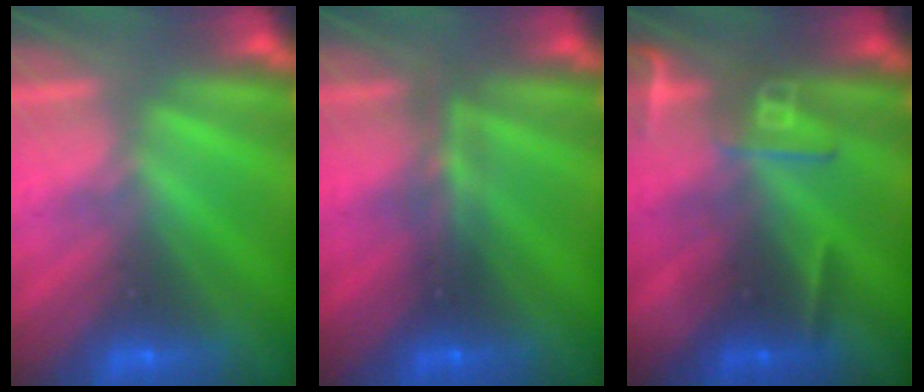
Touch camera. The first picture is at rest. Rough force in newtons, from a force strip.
{"total": 2.3}
{"total": 2.7}